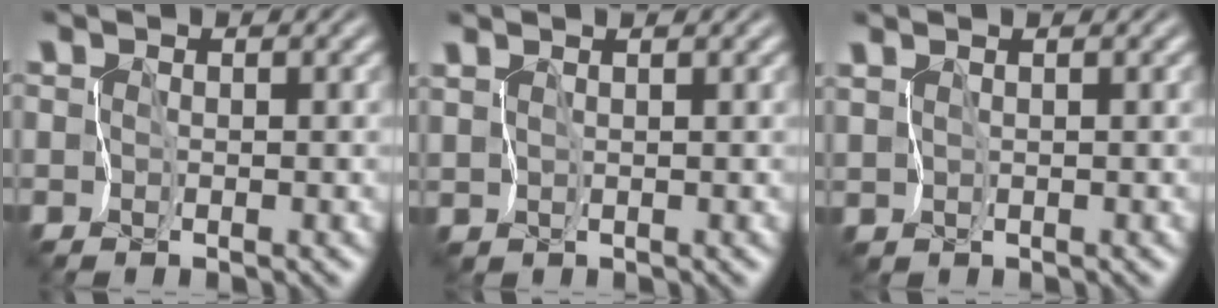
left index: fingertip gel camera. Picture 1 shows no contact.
{"total": 1.5, "force": [1.5, 0.0, 0.4], "torque": [-0.008, 0.007, 0.026]}
{"total": 0.9, "force": [0.9, -0.3, 0.1], "torque": [-0.004, 0.005, 0.020]}